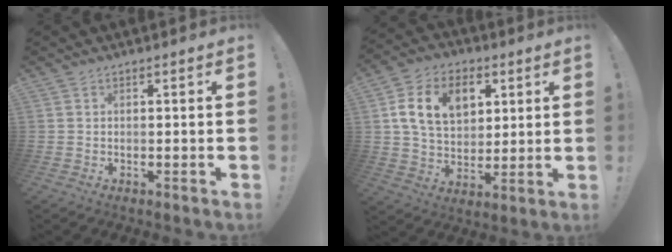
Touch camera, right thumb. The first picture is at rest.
{"total": 15.6, "force": [5.6, 11.0, 9.5], "torque": [-0.148, -0.006, 0.106]}